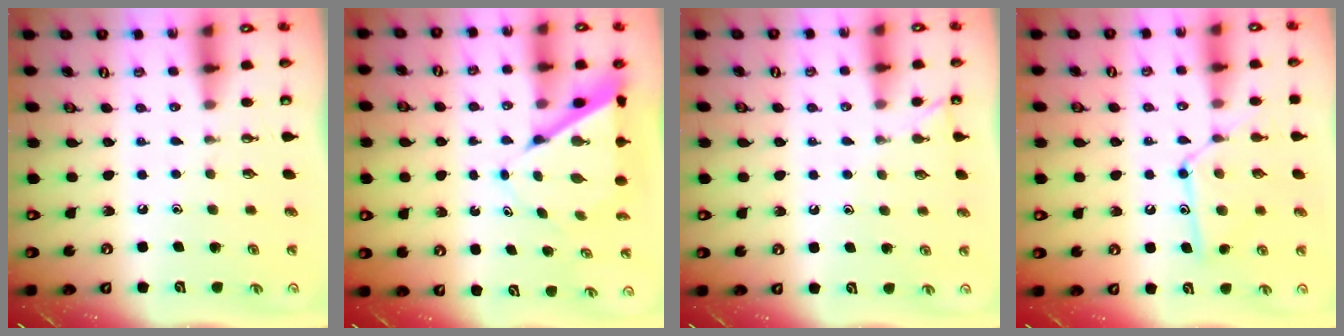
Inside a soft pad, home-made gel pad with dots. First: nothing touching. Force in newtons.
{"total": 7.2, "press": 7.2, "slide": 0.7}
{"total": 3.1, "press": 3.1, "slide": 0.4}
{"total": 13.3, "press": 13.3, "slide": 1.0}